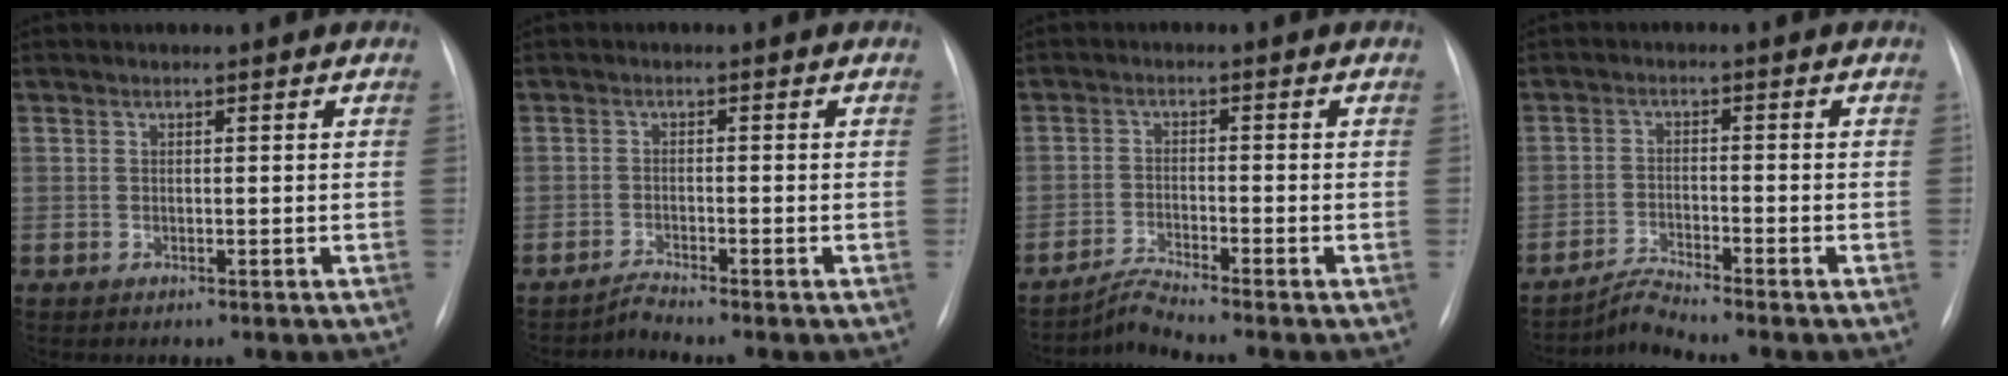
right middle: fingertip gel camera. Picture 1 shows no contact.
{"total": 1.8, "force": [-1.7, -0.7, -0.2], "torque": [0.003, -0.010, -0.032]}
{"total": 3.0, "force": [-2.7, -1.3, 0.0], "torque": [-0.007, -0.020, -0.055]}
{"total": 3.6, "force": [-3.3, -1.3, 0.1], "torque": [-0.012, -0.022, -0.065]}